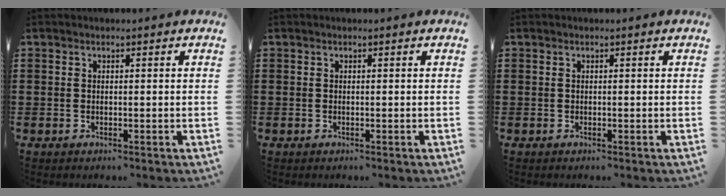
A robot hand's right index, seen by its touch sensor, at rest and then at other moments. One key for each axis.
{"total": 0.0}
{"total": 0.0}